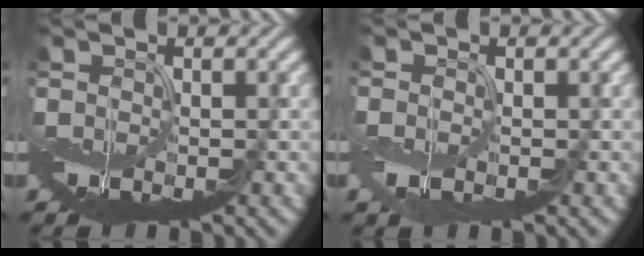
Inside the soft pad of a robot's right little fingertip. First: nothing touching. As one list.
[{"total": 1.1, "force": [-0.5, 0.7, 0.7], "torque": [-0.021, -0.003, -0.010]}]